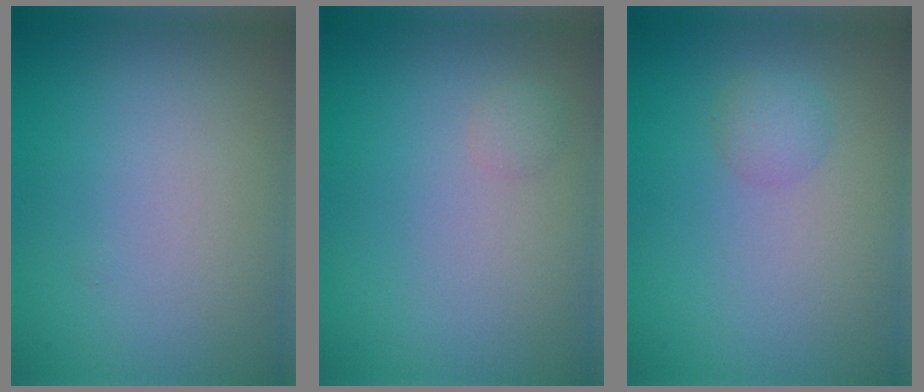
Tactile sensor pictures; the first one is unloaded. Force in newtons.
{"total": 0.7, "press": 0.7, "slide": 0.0}
{"total": 1.4, "press": 1.4, "slide": 0.0}